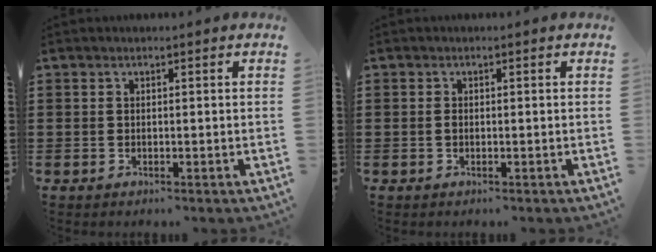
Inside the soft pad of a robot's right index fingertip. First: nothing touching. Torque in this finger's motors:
{"motor_torque": [0.47, -0.25, 0.12, 0.05]}